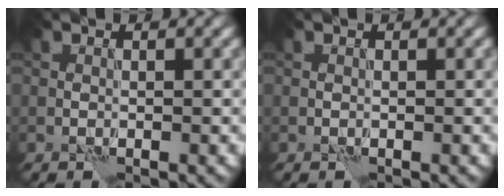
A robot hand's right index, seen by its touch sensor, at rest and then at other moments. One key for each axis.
{"total": 0.0}